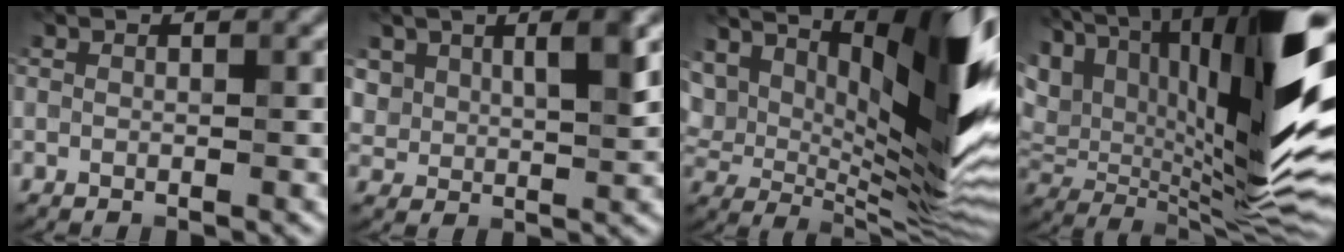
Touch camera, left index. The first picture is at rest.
{"total": 3.9, "force": [1.9, 2.0, 2.8], "torque": [-0.051, -0.004, 0.036]}
{"total": 16.5, "force": [6.5, 5.8, 14.0], "torque": [-0.194, 0.017, 0.103]}
{"total": 18.5, "force": [6.6, 7.5, 15.6], "torque": [-0.267, 0.038, 0.106]}